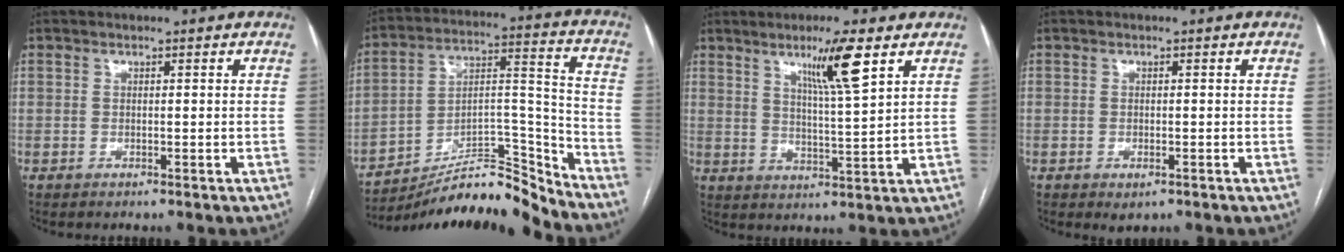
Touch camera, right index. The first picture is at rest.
{"total": 16.0, "force": [-15.2, 1.1, 4.8], "torque": [-0.072, 0.055, -0.256]}
{"total": 8.3, "force": [4.6, -0.4, 6.9], "torque": [-0.118, -0.008, 0.079]}
{"total": 1.7, "force": [-0.8, 0.9, 1.2], "torque": [-0.016, -0.001, -0.005]}